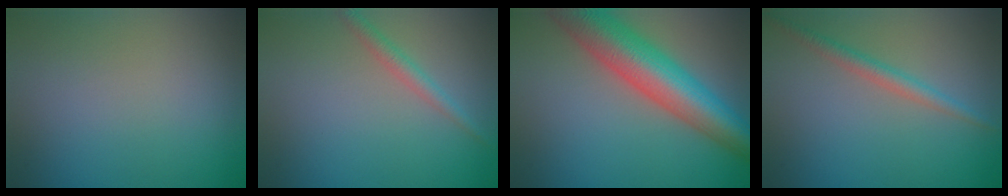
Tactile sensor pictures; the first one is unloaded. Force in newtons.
{"total": 1.6, "press": 1.6, "slide": 0.0}
{"total": 9.4, "press": 9.4, "slide": 0.3}
{"total": 2.0, "press": 2.0, "slide": 0.1}